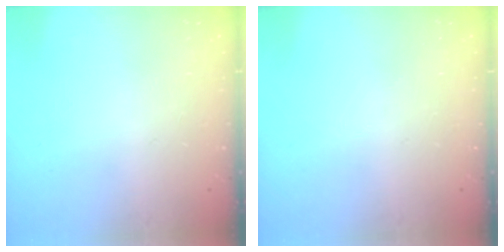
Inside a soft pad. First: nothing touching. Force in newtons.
{"total": 0.0}